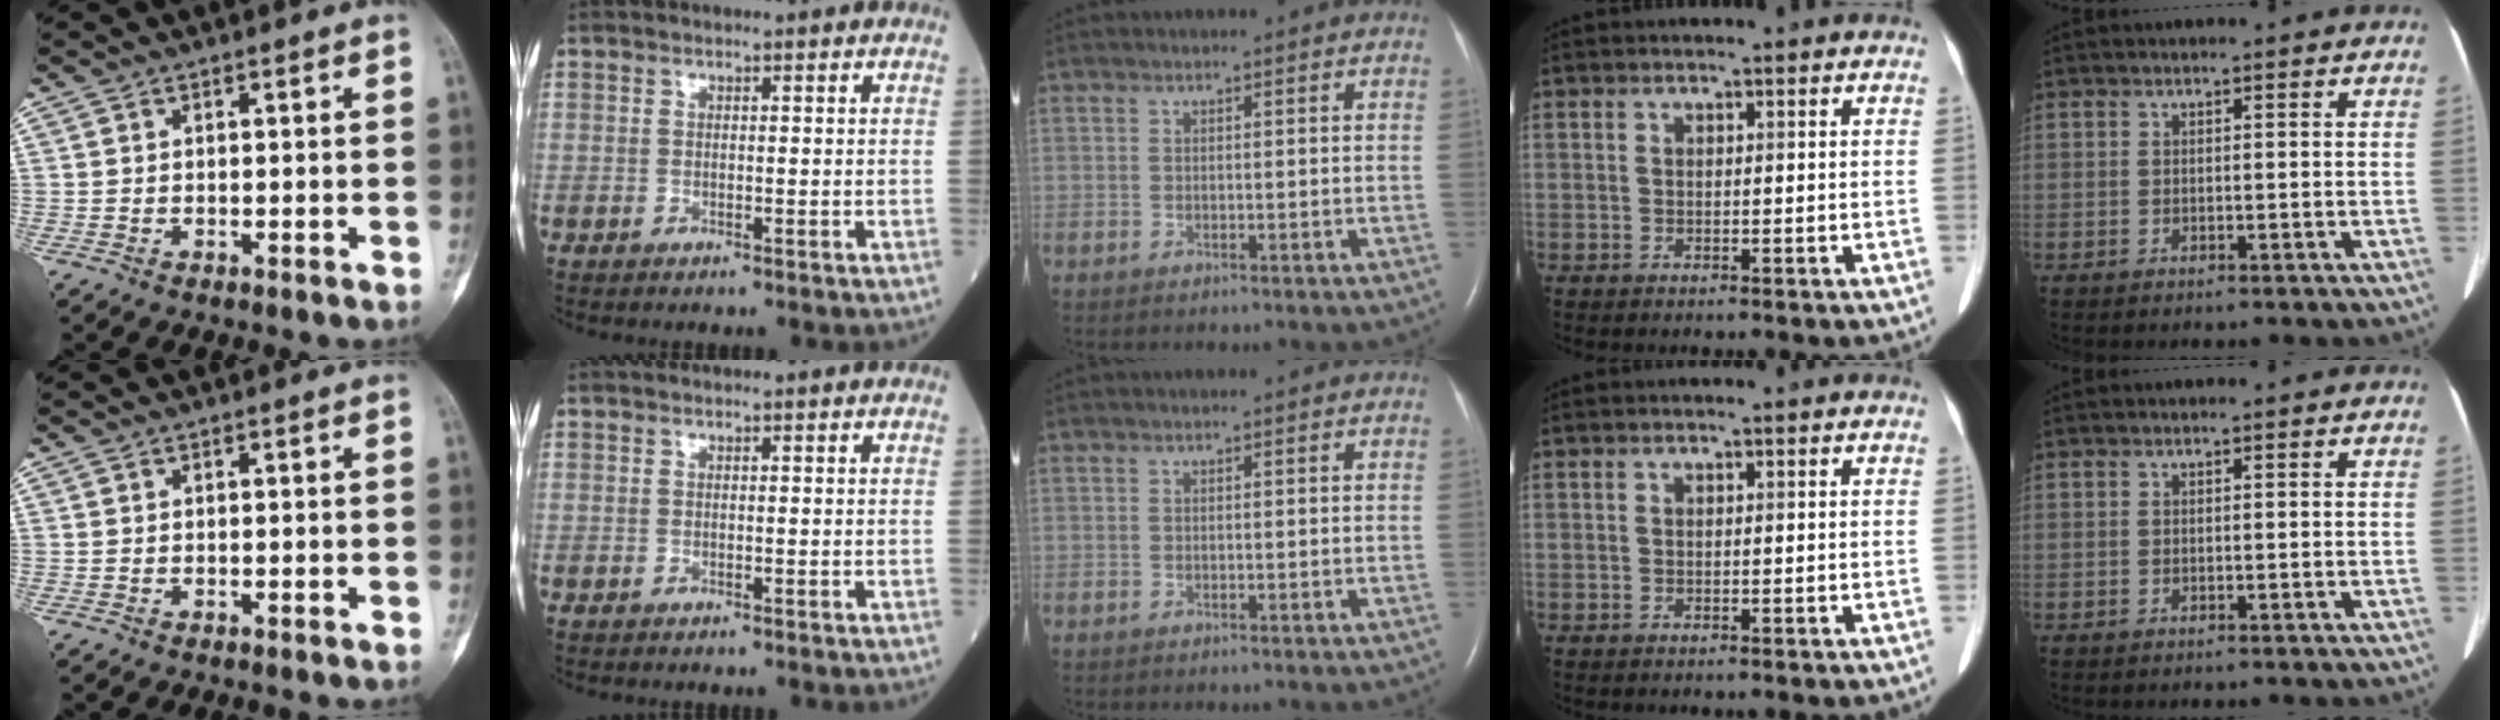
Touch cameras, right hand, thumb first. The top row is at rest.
{}